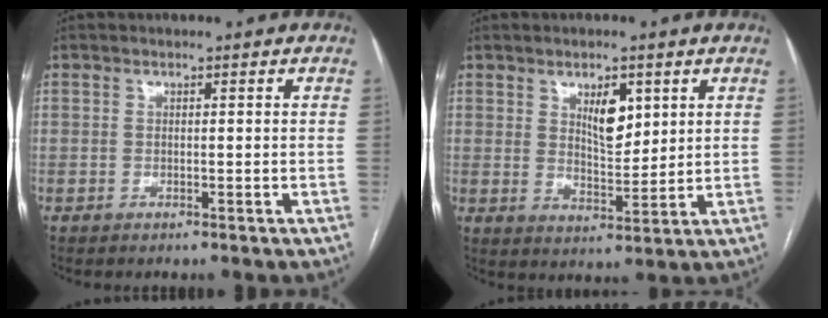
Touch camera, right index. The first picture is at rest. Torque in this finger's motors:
{"motor_torque": [0.26, 0.21, 0.14, 0.04]}